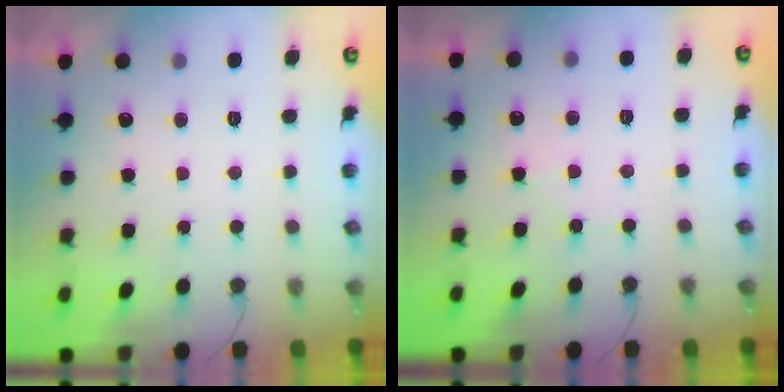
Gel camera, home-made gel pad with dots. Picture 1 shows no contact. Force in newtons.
{"total": 4.2, "press": 4.1, "slide": 0.8}